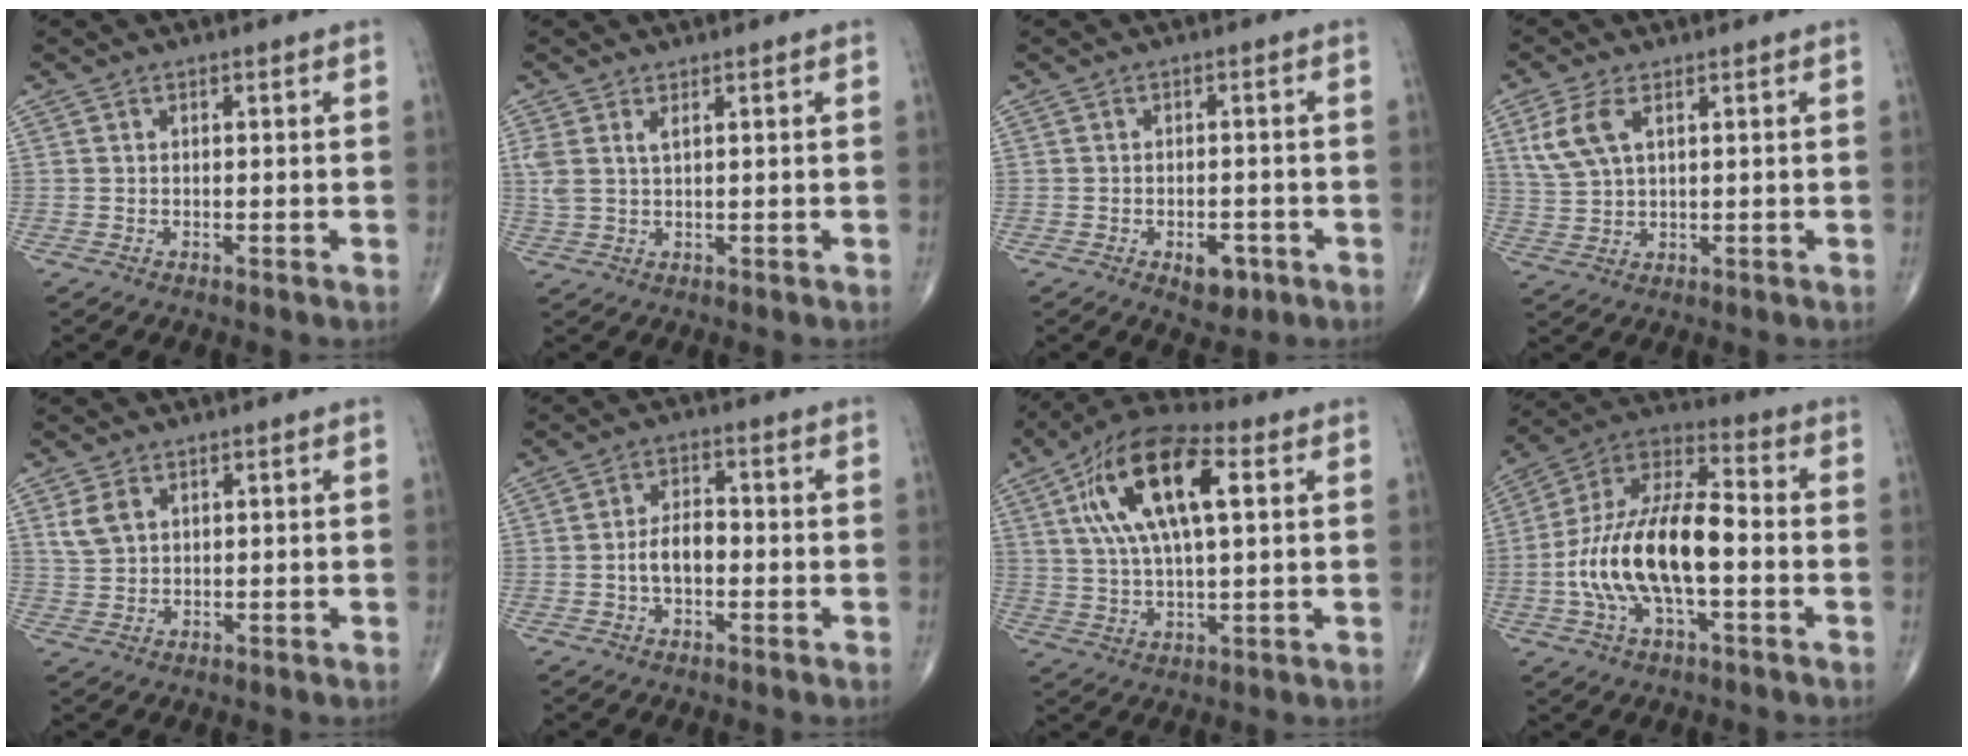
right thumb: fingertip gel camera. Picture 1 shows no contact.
{"total": 3.1, "force": [1.4, 1.2, 2.5], "torque": [-0.065, 0.008, 0.037]}
{"total": 4.8, "force": [-2.2, 2.8, 3.2], "torque": [-0.031, 0.008, -0.024]}
{"total": 6.7, "force": [2.6, 3.3, 5.1], "torque": [-0.124, 0.001, 0.060]}
{"total": 3.8, "force": [1.8, 2.5, 2.3], "torque": [-0.046, -0.002, 0.044]}
{"total": 5.4, "force": [-1.1, 3.2, 4.3], "torque": [-0.074, 0.021, -0.024]}
{"total": 17.8, "force": [5.3, 7.3, 15.4], "torque": [-0.283, 0.016, 0.088]}
{"total": 19.4, "force": [-3.2, 8.6, 17.1], "torque": [-0.331, 0.040, -0.062]}